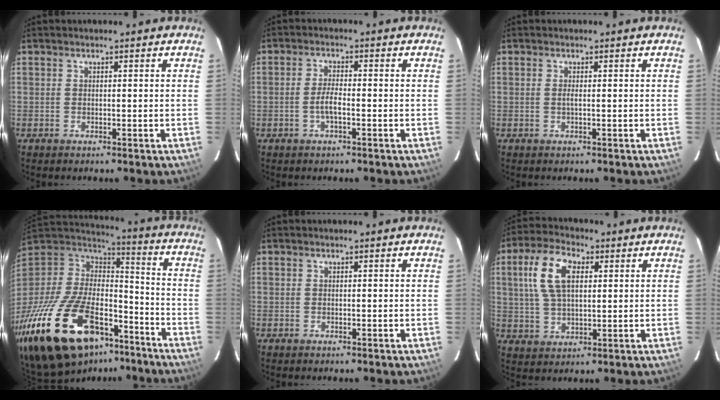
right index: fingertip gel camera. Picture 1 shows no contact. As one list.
[{"total": 3.0, "force": [-1.1, 0.7, 2.7], "torque": [-0.054, 0.000, -0.021]}, {"total": 0.7, "force": [-0.1, -0.2, 0.7], "torque": [-0.014, 0.000, -0.003]}, {"total": 36.5, "force": [-23.2, 17.3, 22.3], "torque": [-0.463, -0.029, -0.361]}, {"total": 0.0}, {"total": 10.9, "force": [3.1, 5.8, 8.7], "torque": [-0.176, 0.022, 0.060]}]